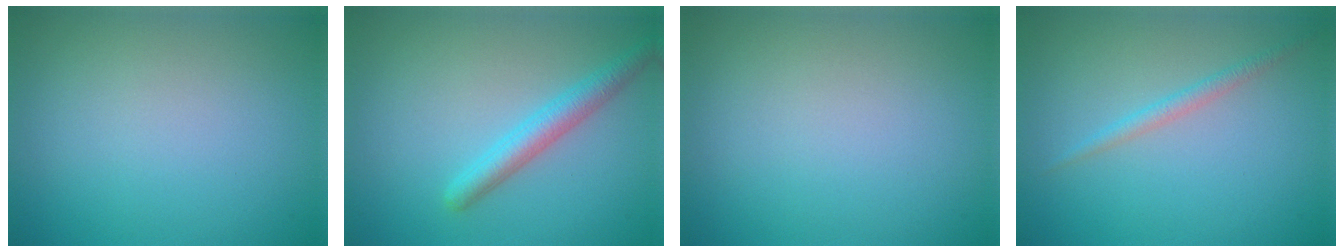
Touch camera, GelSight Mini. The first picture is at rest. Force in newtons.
{"total": 2.9, "press": 2.9, "slide": 0.2}
{"total": 0.0}
{"total": 1.4, "press": 1.4, "slide": 0.1}